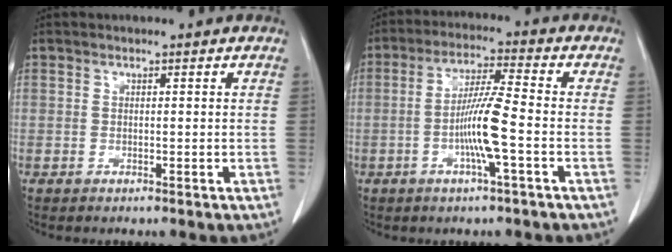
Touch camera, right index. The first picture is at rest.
{"total": 8.3, "force": [-2.1, -0.2, 8.0], "torque": [-0.157, 0.000, -0.043]}